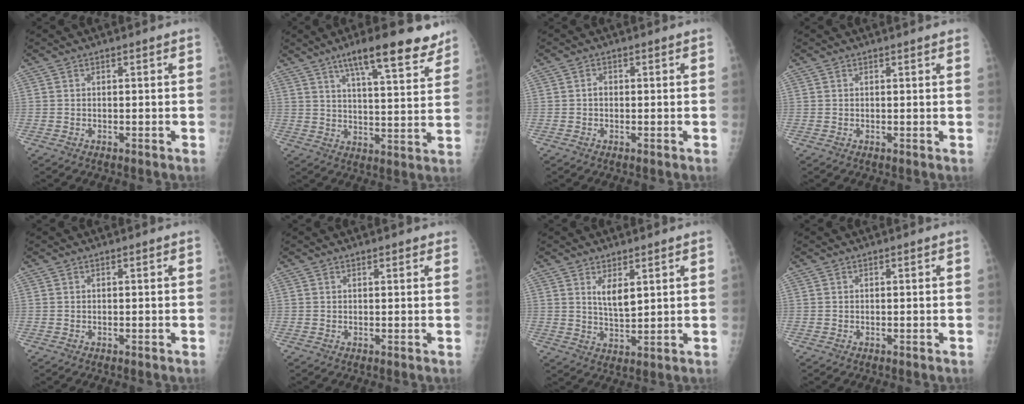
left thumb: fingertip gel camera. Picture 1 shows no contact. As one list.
[{"total": 14.9, "force": [10.3, 3.4, 10.3], "torque": [-0.125, -0.046, 0.153]}, {"total": 1.1, "force": [-0.1, 0.9, 0.7], "torque": [-0.006, 0.003, -0.006]}, {"total": 2.6, "force": [2.3, 0.2, 1.3], "torque": [-0.011, 0.000, 0.019]}, {"total": 0.0}, {"total": 0.9, "force": [0.7, 0.3, 0.5], "torque": [-0.008, -0.002, 0.008]}, {"total": 4.8, "force": [2.2, 1.9, 3.8], "torque": [-0.059, -0.023, 0.044]}, {"total": 0.0}]